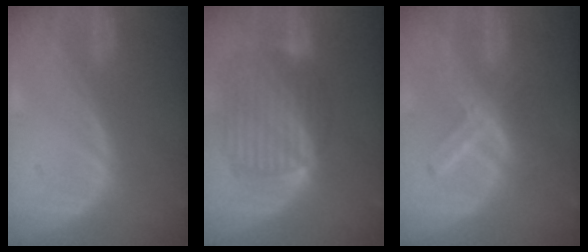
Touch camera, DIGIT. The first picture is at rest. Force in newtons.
{"total": 10.5, "press": 8.8, "slide": 5.6}
{"total": 7.0, "press": 6.2, "slide": 3.2}